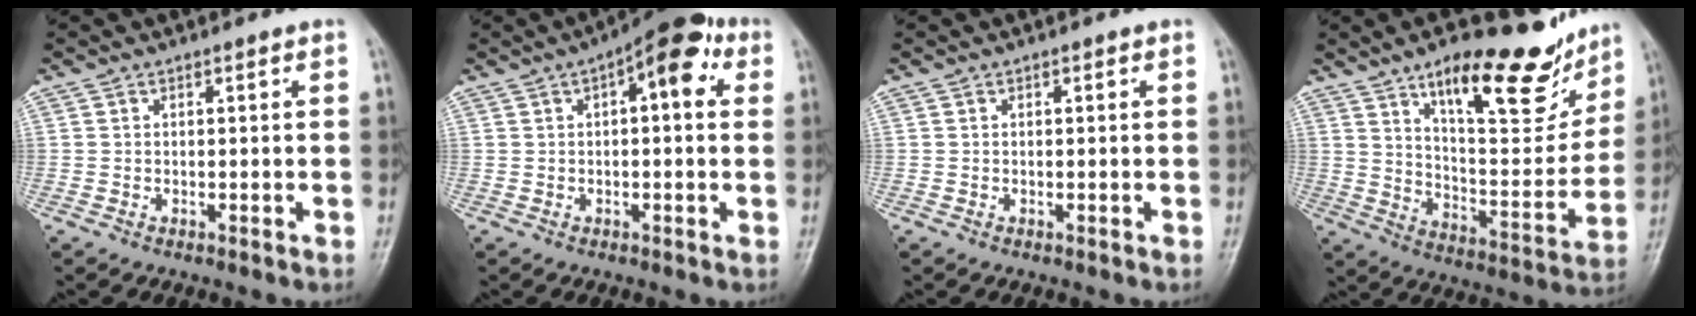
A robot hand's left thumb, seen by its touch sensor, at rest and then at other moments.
{"total": 9.7, "force": [3.1, 4.1, 8.3], "torque": [-0.095, 0.023, 0.032]}
{"total": 0.0}
{"total": 22.0, "force": [14.3, 7.6, 14.9], "torque": [-0.167, -0.073, 0.225]}